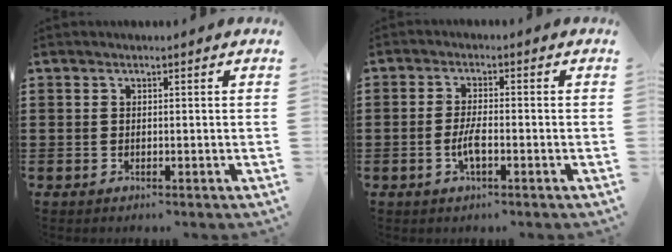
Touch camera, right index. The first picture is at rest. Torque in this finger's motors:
{"motor_torque": [1.62, 0.52, 0.05, 0.02]}